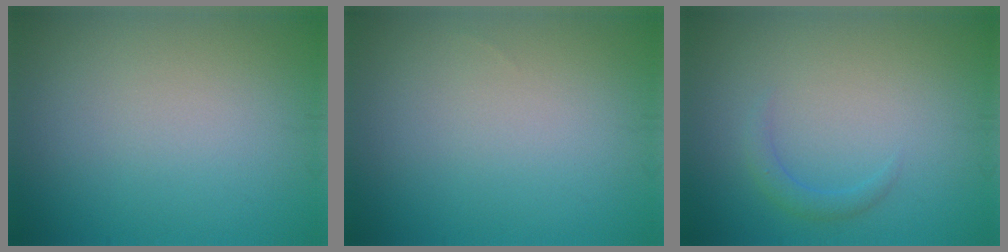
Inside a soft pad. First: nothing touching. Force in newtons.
{"total": 0.0}
{"total": 1.3, "press": 1.3, "slide": 0.1}